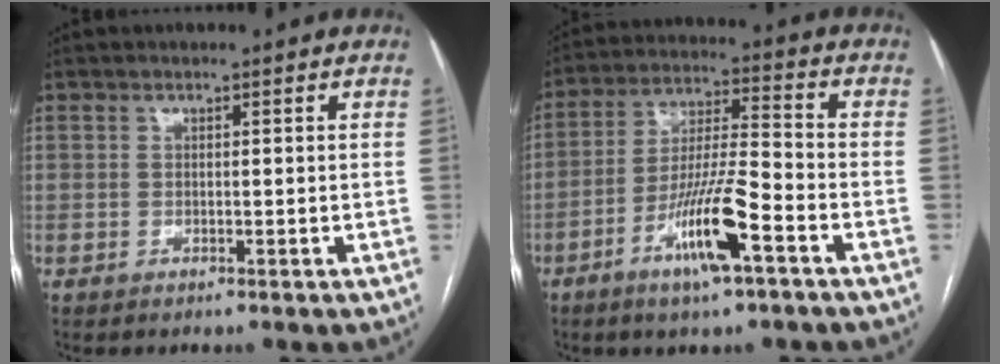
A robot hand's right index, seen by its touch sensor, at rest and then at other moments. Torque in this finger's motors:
{"motor_torque": [2.14, 0.00, 1.05, 0.21]}